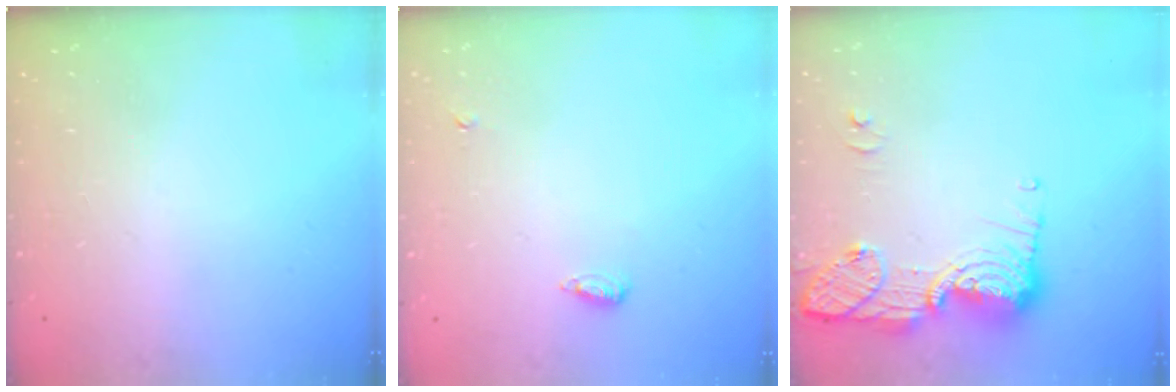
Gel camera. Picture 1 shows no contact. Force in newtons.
{"total": 8.9, "press": 6.0, "slide": 6.5}
{"total": 14.5, "press": 14.3, "slide": 2.9}